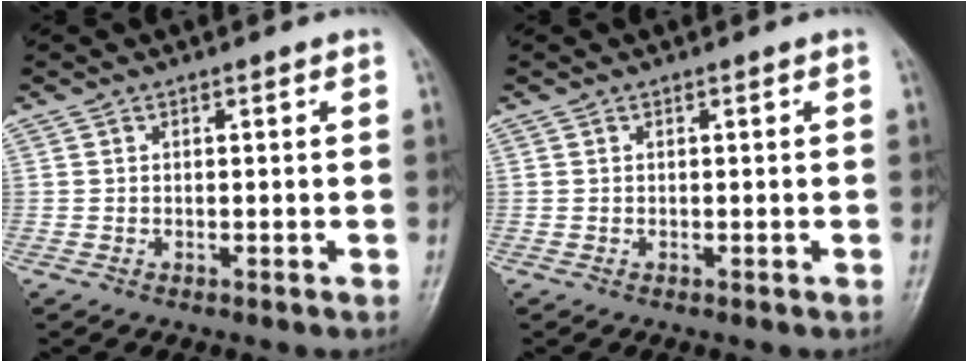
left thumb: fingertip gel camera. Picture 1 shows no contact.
{"total": 0.0}